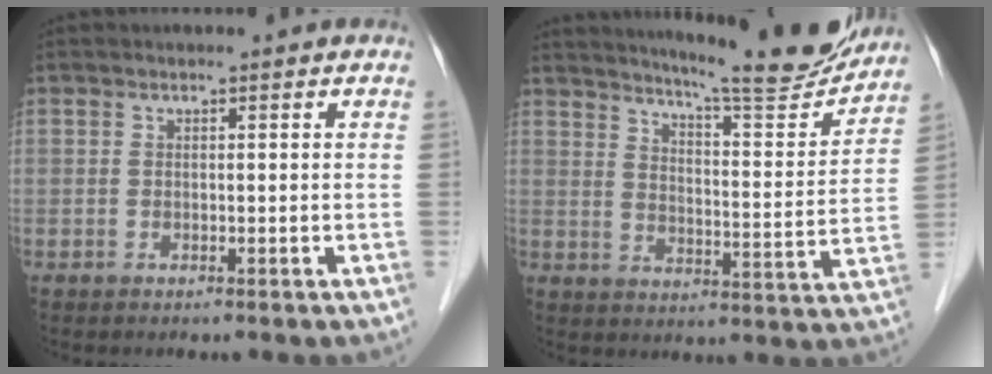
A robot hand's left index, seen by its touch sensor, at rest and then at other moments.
{"total": 16.5, "force": [15.3, 0.6, 6.1], "torque": [-0.094, -0.050, 0.203]}